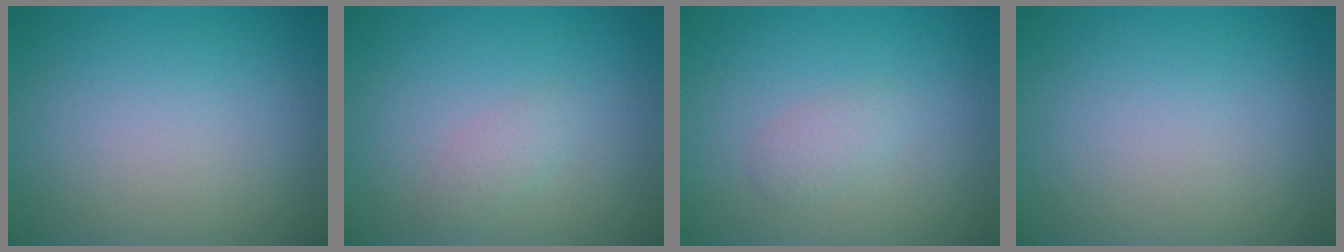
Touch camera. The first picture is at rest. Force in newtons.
{"total": 1.2, "press": 1.2, "slide": 0.1}
{"total": 1.2, "press": 1.2, "slide": 0.0}
{"total": 0.0}